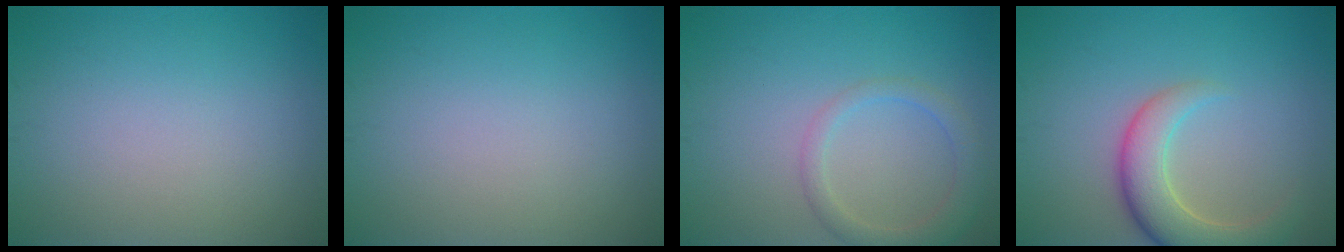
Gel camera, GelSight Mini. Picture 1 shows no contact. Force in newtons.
{"total": 0.0}
{"total": 2.7, "press": 2.7, "slide": 0.1}
{"total": 5.4, "press": 5.3, "slide": 0.4}